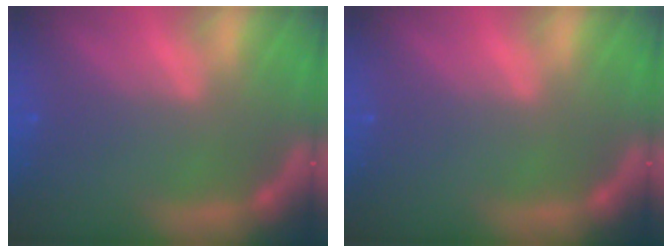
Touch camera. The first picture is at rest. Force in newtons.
{"total": 0.0}